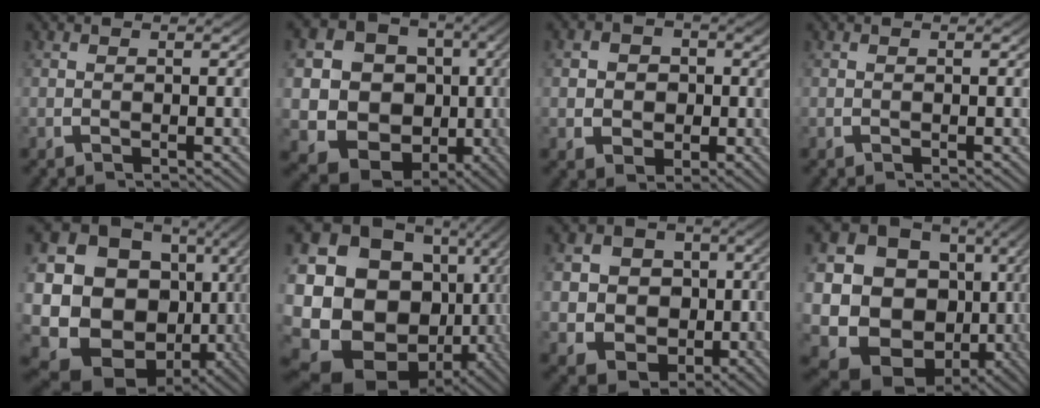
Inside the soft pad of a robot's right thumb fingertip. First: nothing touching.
{"total": 18.6, "force": [-1.7, 15.2, 10.5], "torque": [-0.246, -0.079, -0.013]}
{"total": 6.0, "force": [0.2, 5.0, 3.2], "torque": [-0.051, -0.024, 0.011]}
{"total": 0.0}
{"total": 25.2, "force": [-1.5, 18.9, 16.7], "torque": [-0.341, -0.066, -0.006]}
{"total": 27.4, "force": [-2.9, 20.2, 18.4], "torque": [-0.383, -0.084, -0.014]}
{"total": 14.0, "force": [-1.8, 12.1, 6.7], "torque": [-0.152, -0.065, -0.016]}
{"total": 22.5, "force": [-1.1, 17.3, 14.4], "torque": [-0.308, -0.067, -0.004]}